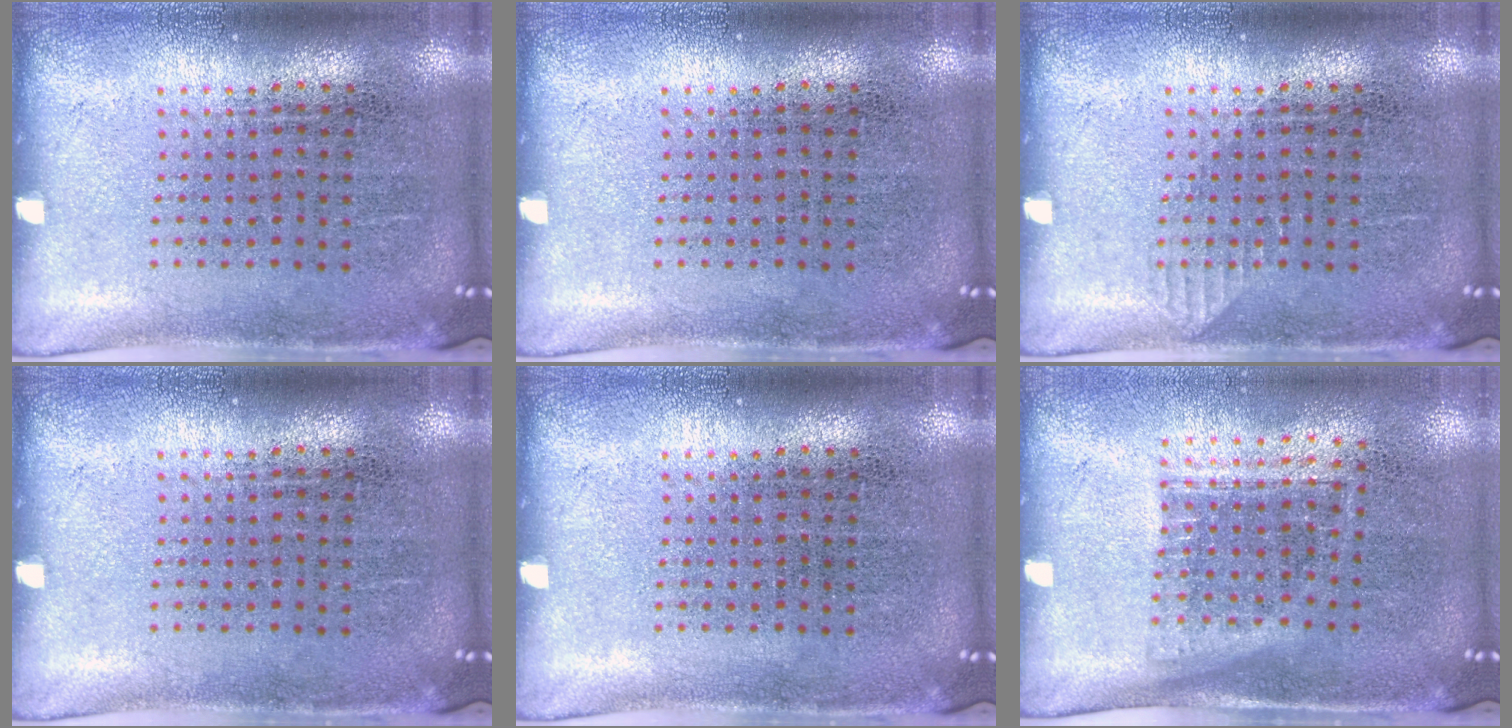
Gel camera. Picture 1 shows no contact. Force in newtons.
{"total": 0.0}
{"total": 0.6, "press": 0.5, "slide": 0.2}
{"total": 0.0}
{"total": 0.0}
{"total": 1.2, "press": 0.9, "slide": 0.7}